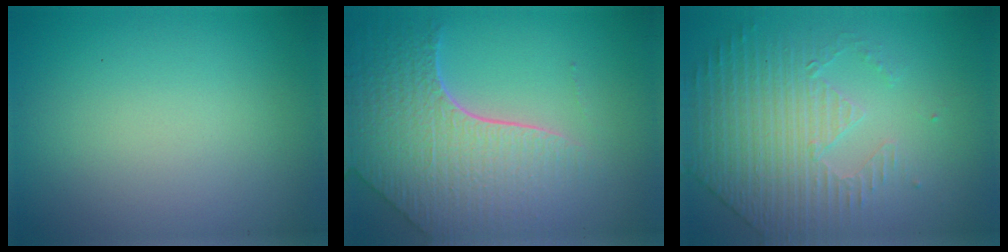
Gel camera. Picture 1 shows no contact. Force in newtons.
{"total": 7.9, "press": 5.7, "slide": 5.5}
{"total": 4.5, "press": 3.4, "slide": 3.0}